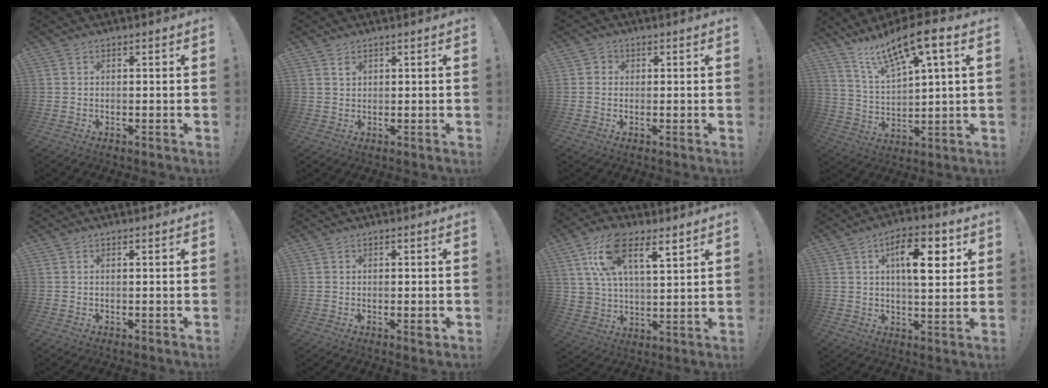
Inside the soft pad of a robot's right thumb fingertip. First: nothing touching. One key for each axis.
{"total": 1.2, "fx": 0.8, "fy": 0.7, "fz": 0.5, "tx": -0.001, "ty": -0.004, "tz": 0.013}
{"total": 1.5, "fx": -0.3, "fy": 1.3, "fz": 0.6, "tx": -0.012, "ty": 0.005, "tz": -0.005}
{"total": 12.7, "fx": 8.5, "fy": 2.8, "fz": 9.0, "tx": -0.161, "ty": -0.042, "tz": 0.140}
{"total": 0.6, "fx": -0.3, "fy": -0.1, "fz": 0.5, "tx": -0.010, "ty": 0.000, "tz": -0.005}
{"total": 2.0, "fx": -0.6, "fy": 0.4, "fz": 1.8, "tx": -0.011, "ty": -0.004, "tz": -0.013}
{"total": 15.5, "fx": 8.4, "fy": 7.5, "fz": 10.6, "tx": -0.185, "ty": -0.025, "tz": 0.153}
{"total": 13.2, "fx": 4.4, "fy": 5.7, "fz": 11.1, "tx": -0.157, "ty": -0.002, "tz": 0.068}